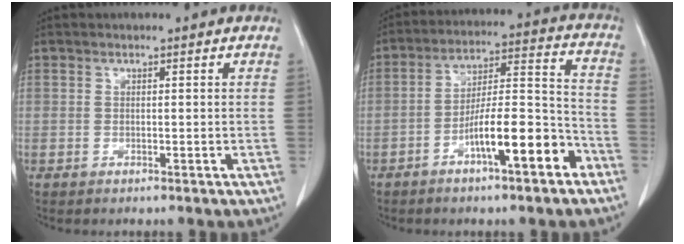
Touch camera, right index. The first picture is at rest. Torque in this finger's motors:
{"motor_torque": [1.21, -0.92, 0.44, 0.15]}